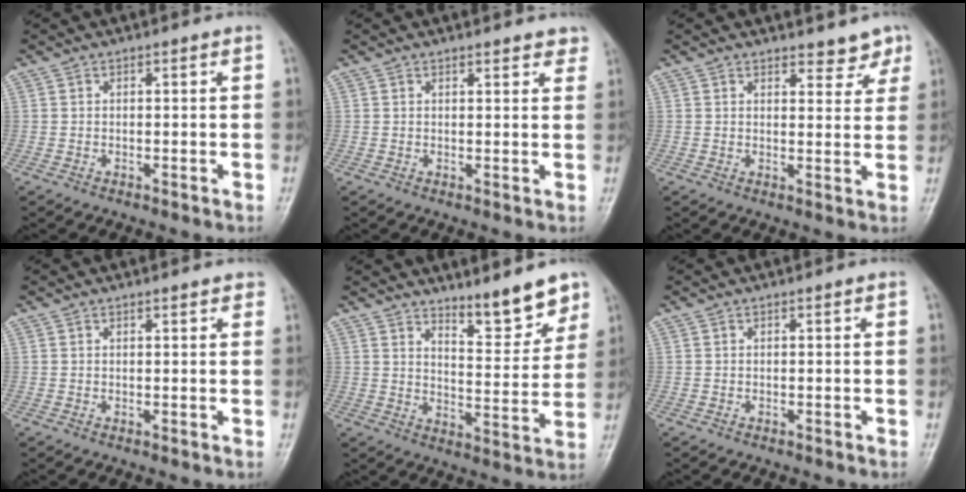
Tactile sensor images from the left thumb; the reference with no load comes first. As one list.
[{"total": 3.5, "force": [3.0, 1.2, 1.4], "torque": [0.006, -0.009, 0.028]}, {"total": 4.2, "force": [3.6, 2.0, 1.0], "torque": [0.015, -0.025, 0.040]}, {"total": 1.6, "force": [1.2, 0.5, 0.8], "torque": [-0.004, -0.001, 0.012]}, {"total": 9.5, "force": [7.5, 2.5, 5.2], "torque": [-0.051, -0.065, 0.120]}, {"total": 0.0}]